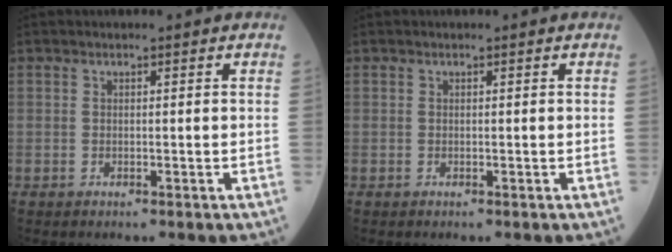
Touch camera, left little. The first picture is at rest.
{"total": 0.0}